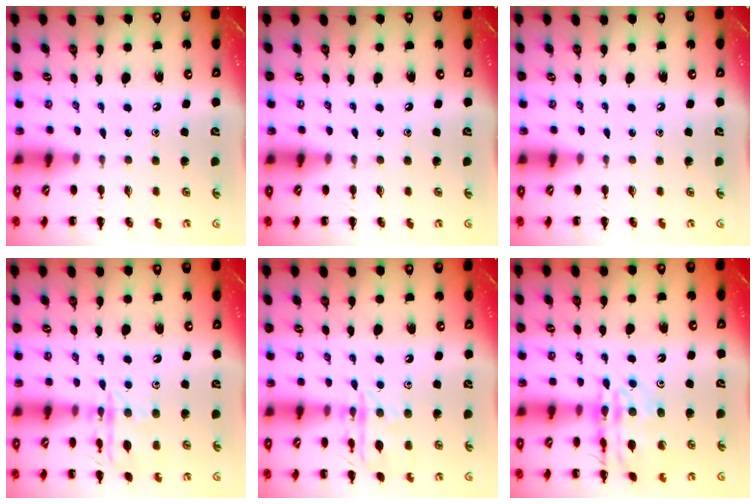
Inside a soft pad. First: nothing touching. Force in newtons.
{"total": 0.0}
{"total": 0.0}
{"total": 12.5, "press": 12.5, "slide": 0.6}
{"total": 12.5, "press": 12.5, "slide": 0.6}
{"total": 15.6, "press": 15.5, "slide": 1.3}